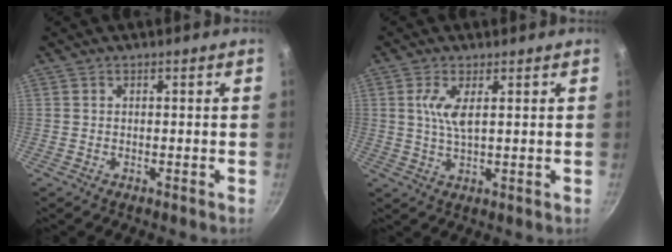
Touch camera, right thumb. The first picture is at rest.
{"total": 4.9, "force": [1.4, 1.4, 4.5], "torque": [-0.094, -0.008, 0.028]}